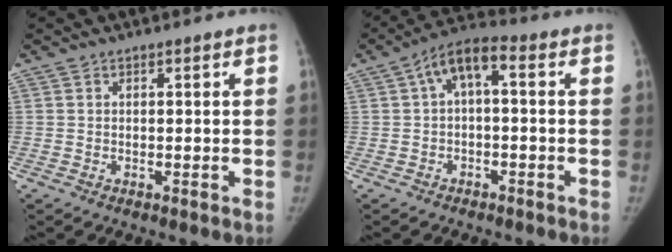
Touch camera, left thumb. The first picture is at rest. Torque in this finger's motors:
{"motor_torque": [2.48, 2.53, 0.94, -0.12, 0.29]}